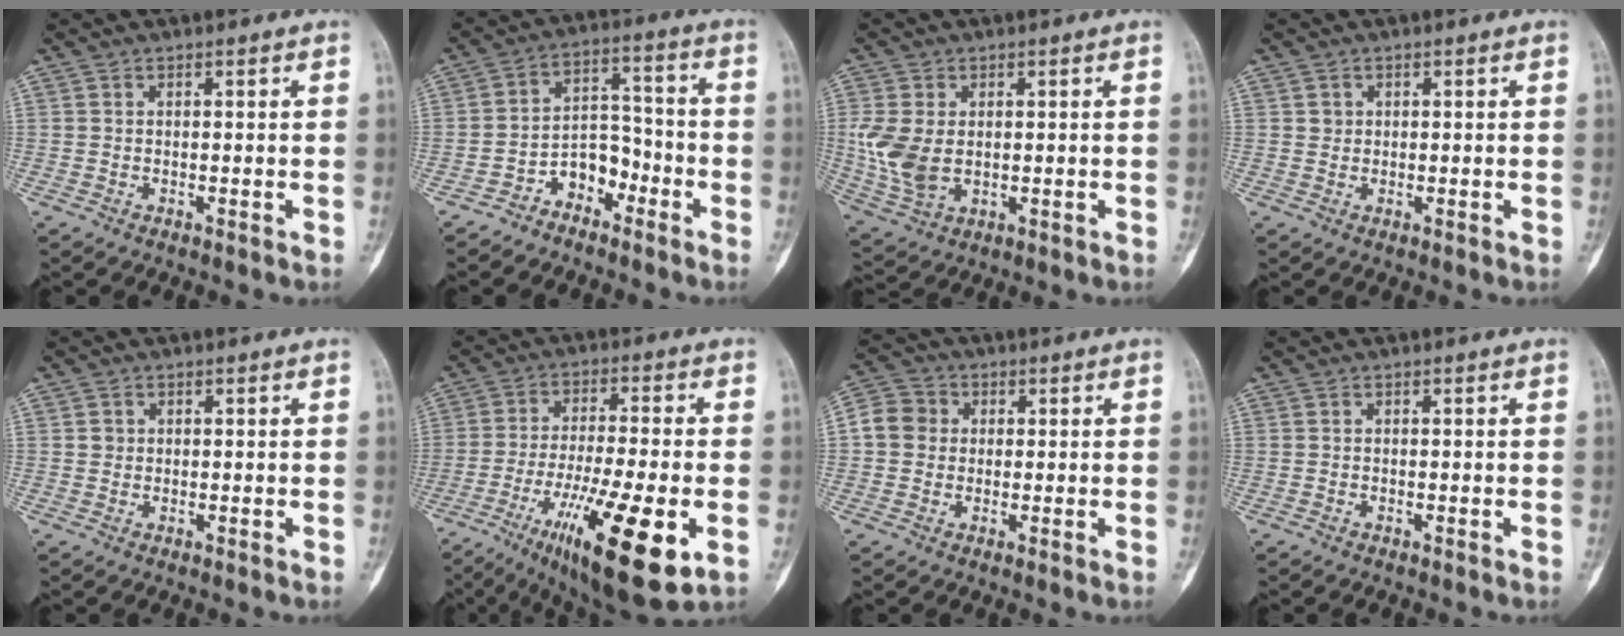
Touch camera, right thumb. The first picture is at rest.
{"total": 7.5, "force": [-4.7, 5.1, 3.1], "torque": [-0.019, 0.070, -0.090]}
{"total": 9.2, "force": [0.4, 6.2, 6.8], "torque": [-0.146, -0.003, 0.020]}
{"total": 1.2, "force": [0.4, 1.2, 0.2], "torque": [0.006, 0.001, 0.004]}
{"total": 1.1, "force": [0.2, 1.1, 0.2], "torque": [0.003, 0.003, 0.003]}
{"total": 19.6, "force": [-7.4, 4.8, 17.5], "torque": [-0.294, -0.003, -0.113]}
{"total": 6.4, "force": [0.0, 5.9, 2.5], "torque": [-0.034, 0.016, -0.012]}
{"total": 0.0}